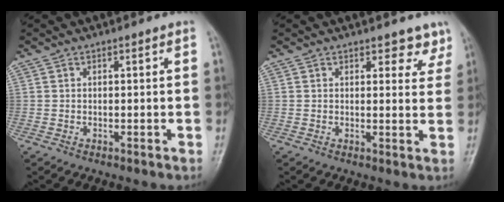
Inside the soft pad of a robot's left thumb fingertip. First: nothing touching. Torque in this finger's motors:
{"motor_torque": [-0.09, 0.17, -0.23, -0.12, 0.05]}